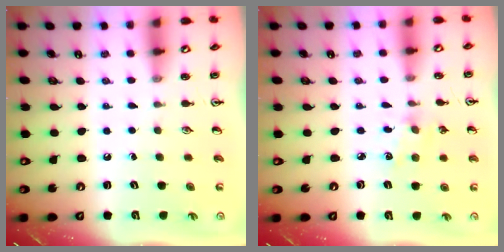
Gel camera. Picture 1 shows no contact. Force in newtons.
{"total": 1.8, "press": 1.8, "slide": 0.3}